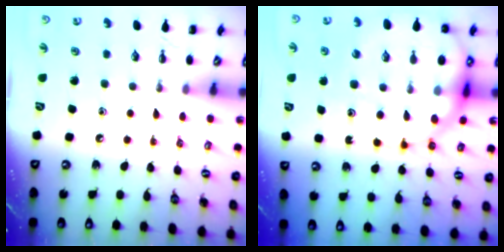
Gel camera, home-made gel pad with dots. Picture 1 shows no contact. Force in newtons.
{"total": 22.0, "press": 21.6, "slide": 4.0}